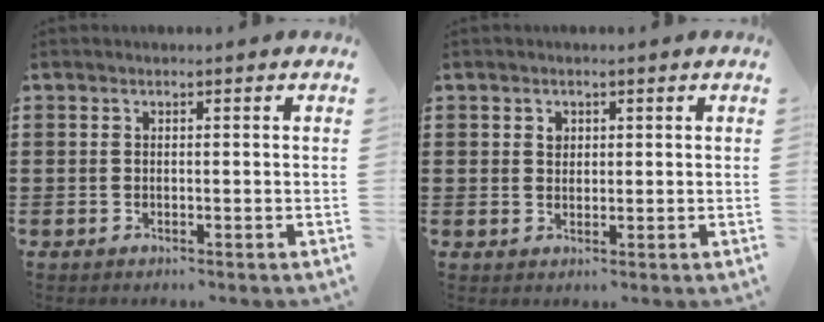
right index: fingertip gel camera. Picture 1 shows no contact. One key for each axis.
{"total": 1.4, "fx": 0.6, "fy": 1.1, "fz": 0.6, "tx": -0.013, "ty": 0.004, "tz": 0.012}